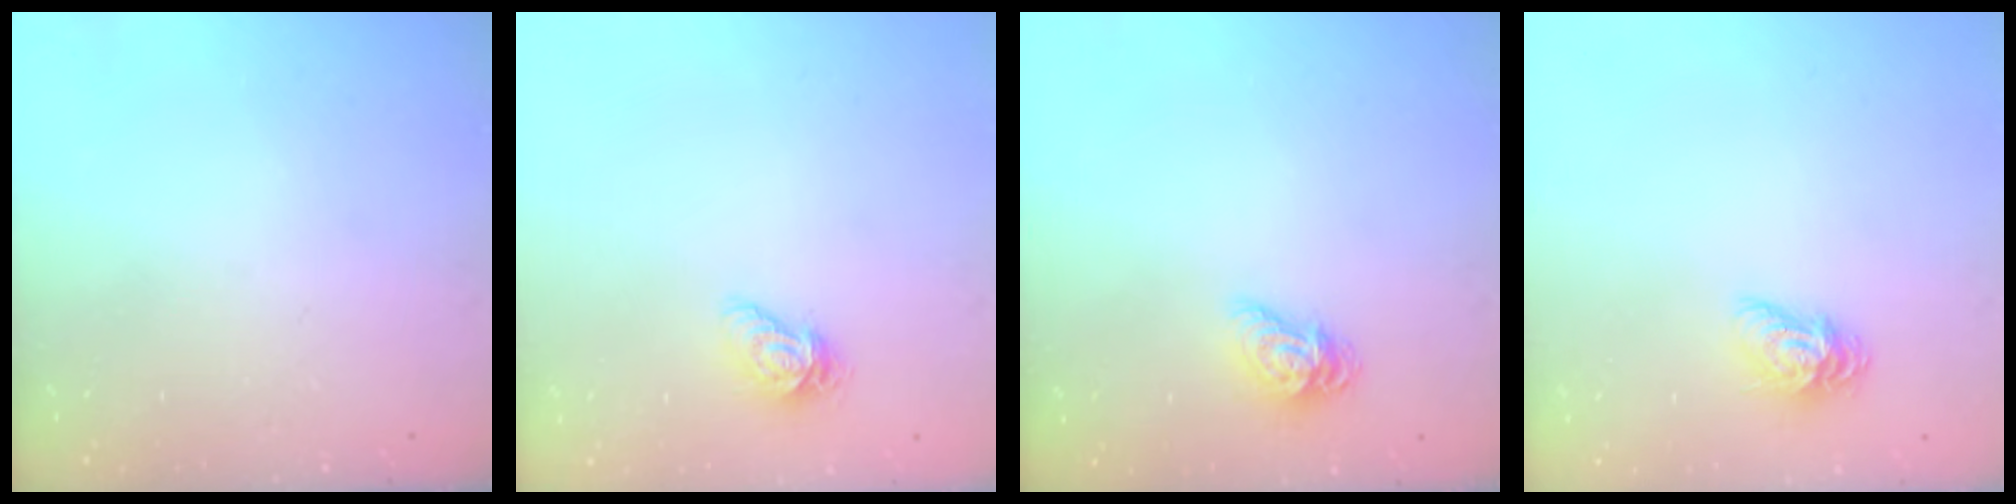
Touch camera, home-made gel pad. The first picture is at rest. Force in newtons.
{"total": 6.5, "press": 6.5, "slide": 0.5}
{"total": 7.3, "press": 7.3, "slide": 0.6}
{"total": 8.2, "press": 8.2, "slide": 0.3}